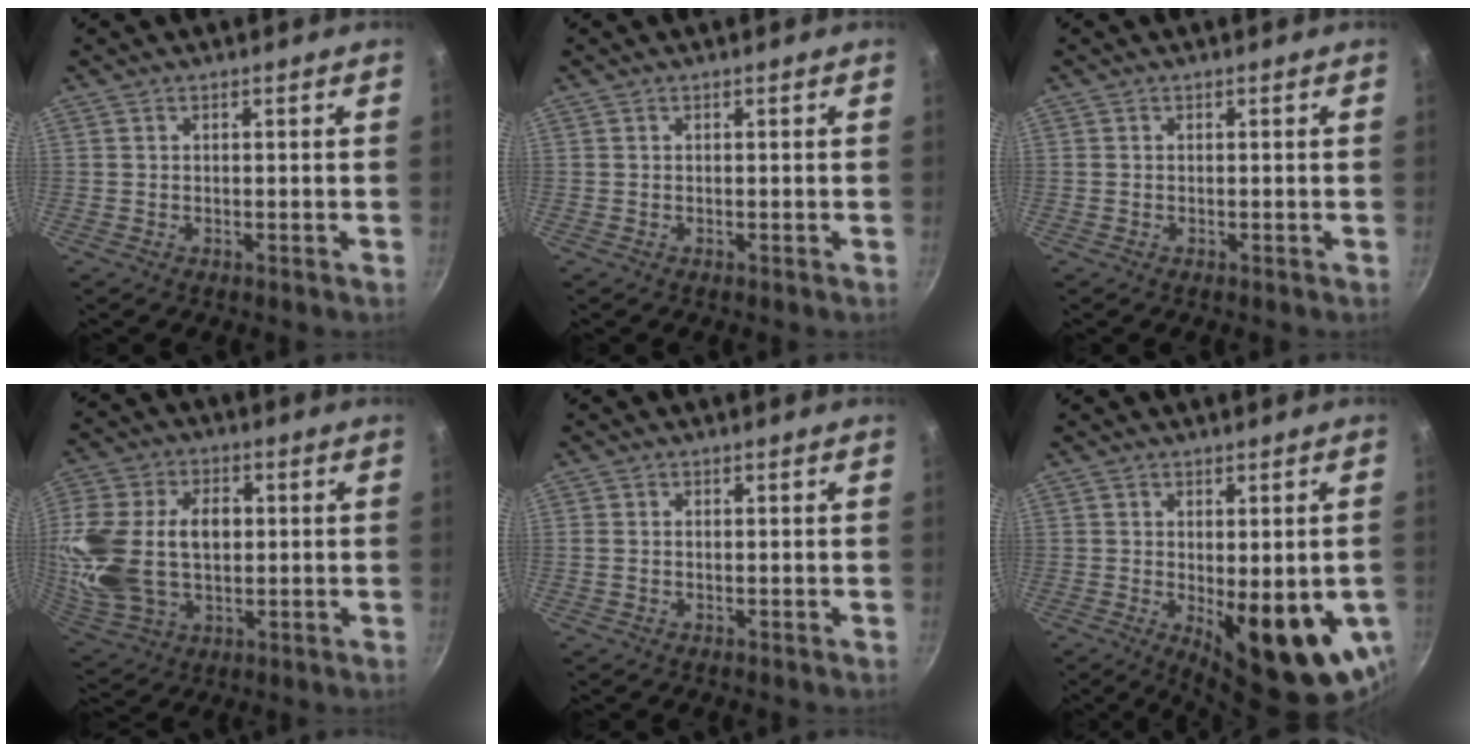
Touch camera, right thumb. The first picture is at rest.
{"total": 0.0}
{"total": 0.0}
{"total": 21.3, "force": [1.8, 14.3, 15.6], "torque": [-0.320, 0.012, 0.037]}
{"total": 0.9, "force": [0.0, 0.6, 0.7], "torque": [-0.013, 0.002, -0.002]}
{"total": 14.3, "force": [-2.6, 5.6, 12.8], "torque": [-0.142, -0.024, -0.020]}